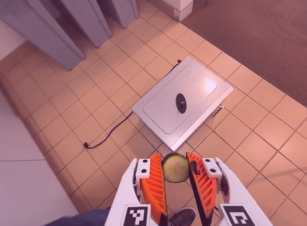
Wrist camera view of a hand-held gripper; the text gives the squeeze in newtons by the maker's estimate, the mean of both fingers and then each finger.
{"total": 6.3, "left": 5.5, "right": 7.1}